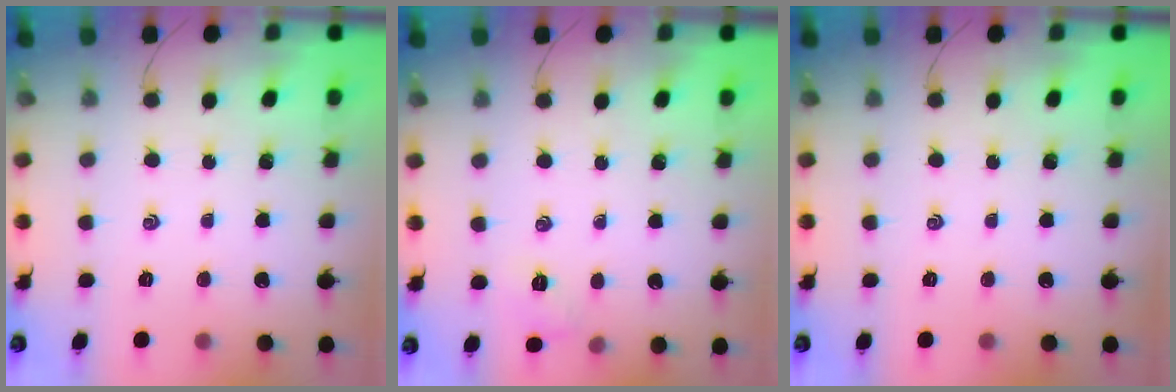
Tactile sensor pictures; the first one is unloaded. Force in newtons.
{"total": 5.6, "press": 5.3, "slide": 1.7}
{"total": 0.0}